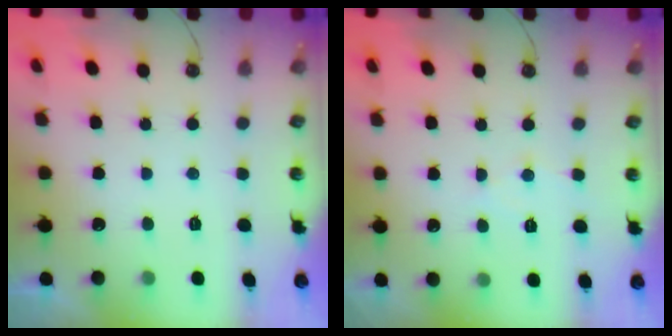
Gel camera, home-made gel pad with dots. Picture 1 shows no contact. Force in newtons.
{"total": 6.1, "press": 6.1, "slide": 0.4}